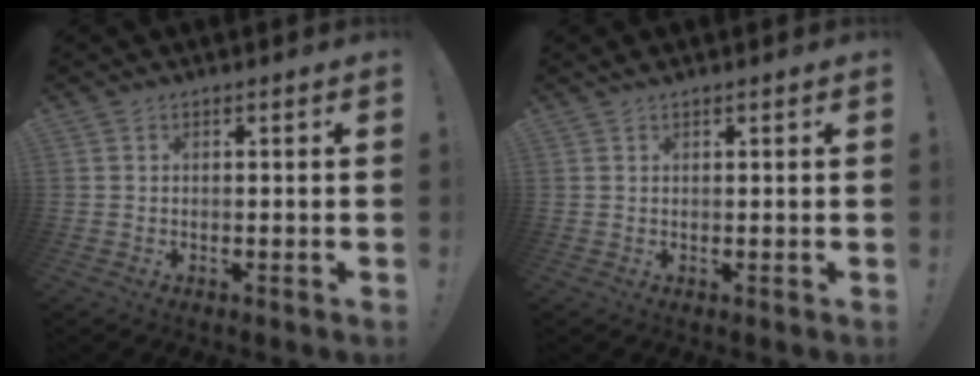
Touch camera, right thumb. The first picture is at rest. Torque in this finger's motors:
{"motor_torque": [-0.08, -0.11, 0.21, -0.28, 0.00]}